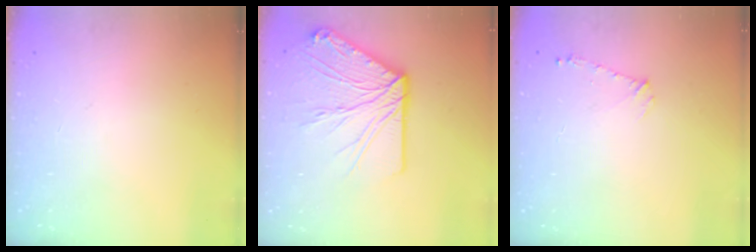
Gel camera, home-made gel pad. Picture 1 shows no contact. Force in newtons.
{"total": 16.9, "press": 16.7, "slide": 2.1}
{"total": 4.6, "press": 4.6, "slide": 0.6}